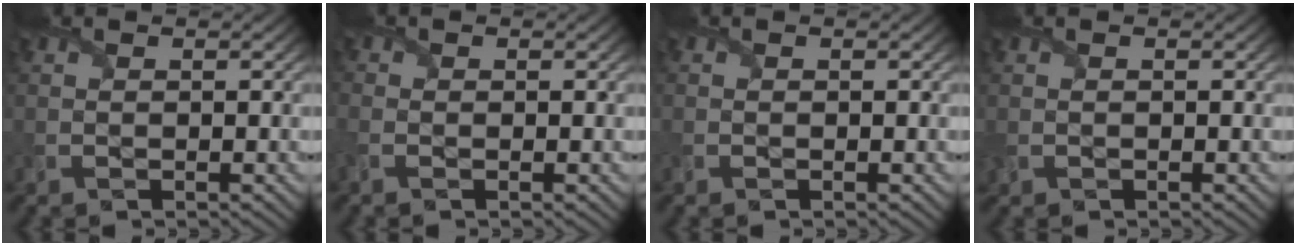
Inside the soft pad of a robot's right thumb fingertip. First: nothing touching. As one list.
[{"total": 1.5, "force": [-0.5, 1.1, 0.8], "torque": [-0.027, -0.004, -0.014]}, {"total": 0.0}, {"total": 0.8, "force": [0.0, 0.7, 0.4], "torque": [-0.019, -0.001, 0.002]}]